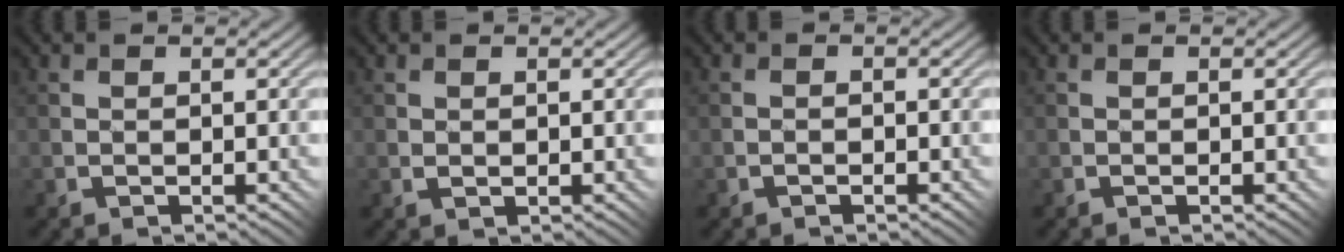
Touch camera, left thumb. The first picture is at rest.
{"total": 0.7, "force": [0.2, 0.4, 0.5], "torque": [-0.008, -0.001, 0.005]}
{"total": 0.7, "force": [-0.5, 0.3, 0.3], "torque": [0.003, 0.007, -0.010]}
{"total": 0.0}